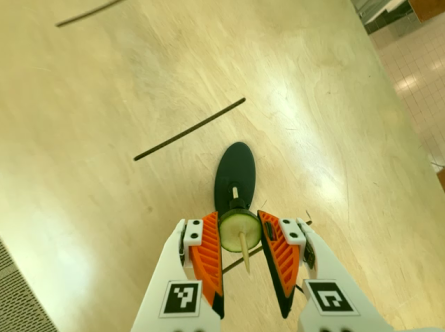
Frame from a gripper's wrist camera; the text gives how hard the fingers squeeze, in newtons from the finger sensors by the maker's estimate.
{"total": 7.6, "left": 7.7, "right": 7.6}